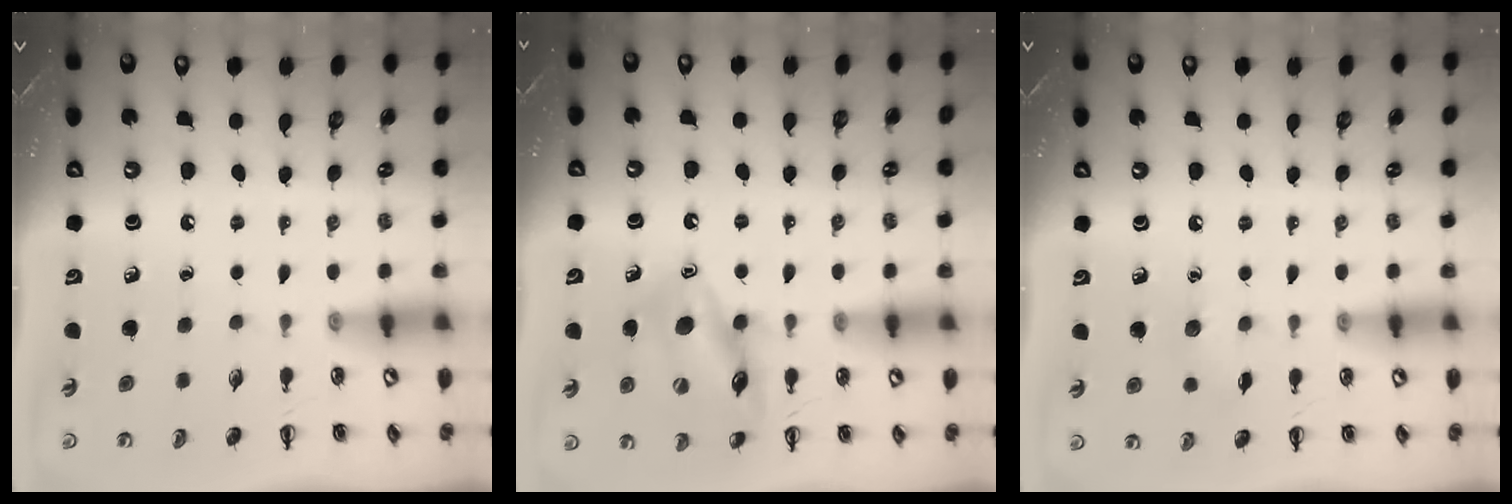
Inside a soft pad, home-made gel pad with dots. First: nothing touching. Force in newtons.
{"total": 15.0, "press": 14.8, "slide": 2.5}
{"total": 5.1, "press": 5.0, "slide": 0.9}